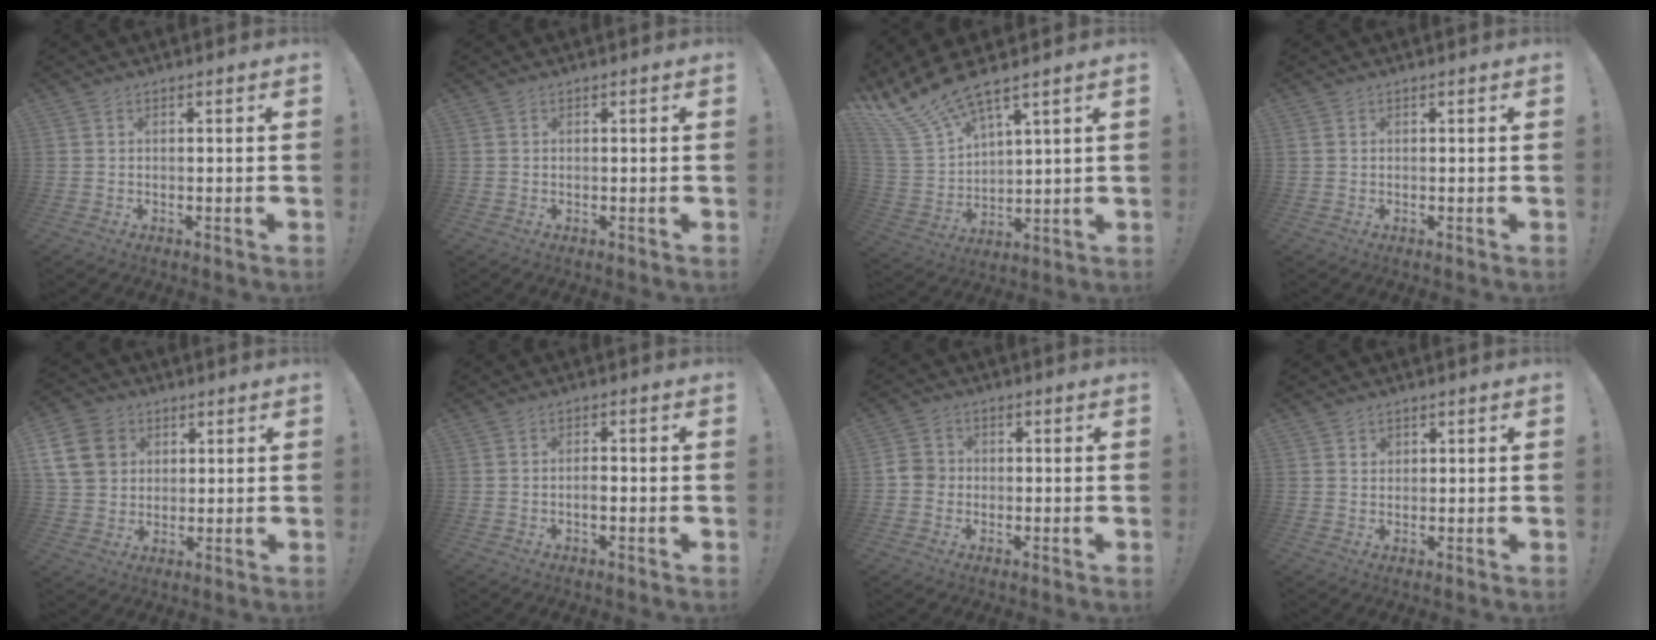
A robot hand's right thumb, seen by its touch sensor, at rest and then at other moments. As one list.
[{"total": 0.0}, {"total": 12.7, "force": [10.7, 3.1, 6.1], "torque": [-0.129, -0.078, 0.194]}, {"total": 0.6, "force": [0.2, 0.5, 0.0], "torque": [-0.006, 0.005, 0.005]}, {"total": 13.9, "force": [4.2, 11.6, 6.4], "torque": [-0.105, -0.014, 0.085]}, {"total": 2.5, "force": [-0.9, 0.9, 2.2], "torque": [-0.032, 0.000, -0.017]}, {"total": 4.8, "force": [-1.2, 4.4, 1.5], "torque": [-0.028, 0.016, -0.021]}, {"total": 1.5, "force": [1.0, 1.0, 0.2], "torque": [0.008, -0.007, 0.017]}]